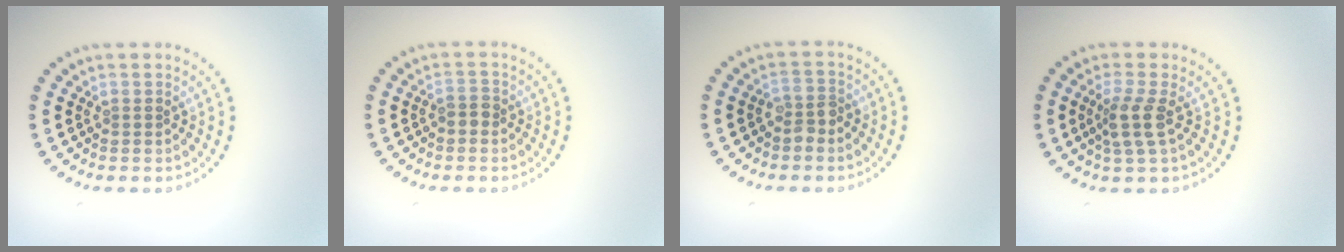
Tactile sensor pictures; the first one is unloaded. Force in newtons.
{"total": 1.2, "press": 1.1, "slide": 0.5}
{"total": 1.7, "press": 1.6, "slide": 0.7}
{"total": 2.4, "press": 1.9, "slide": 1.5}